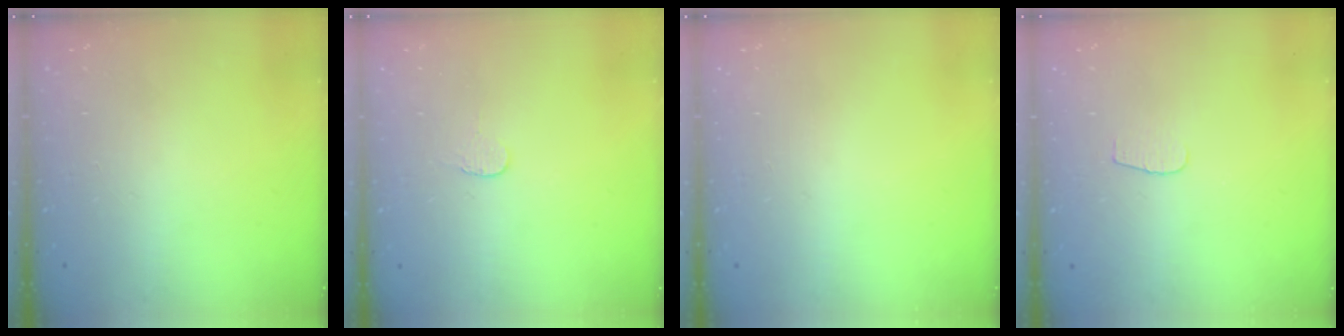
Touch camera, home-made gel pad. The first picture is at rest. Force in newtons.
{"total": 3.4, "press": 3.4, "slide": 0.3}
{"total": 0.0}
{"total": 3.5, "press": 3.5, "slide": 0.4}